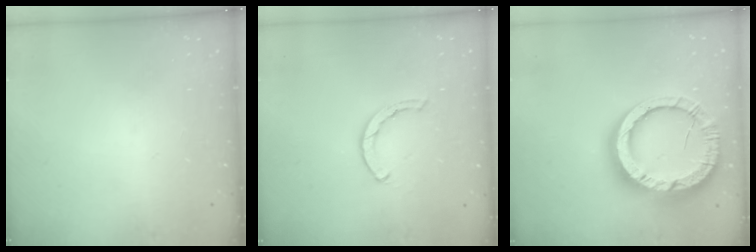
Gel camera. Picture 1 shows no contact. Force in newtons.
{"total": 2.1, "press": 2.1, "slide": 0.2}
{"total": 21.5, "press": 21.5, "slide": 1.8}